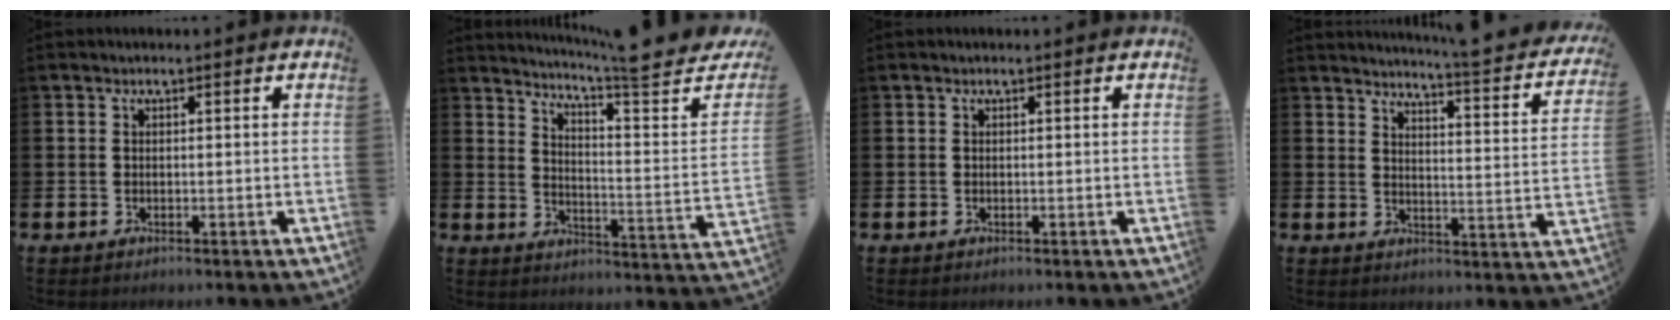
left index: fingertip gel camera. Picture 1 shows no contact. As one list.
[{"total": 6.6, "force": [6.1, -0.1, 2.7], "torque": [-0.055, -0.072, 0.091]}, {"total": 0.0}, {"total": 4.0, "force": [3.7, -0.4, 1.3], "torque": [-0.025, -0.046, 0.052]}]